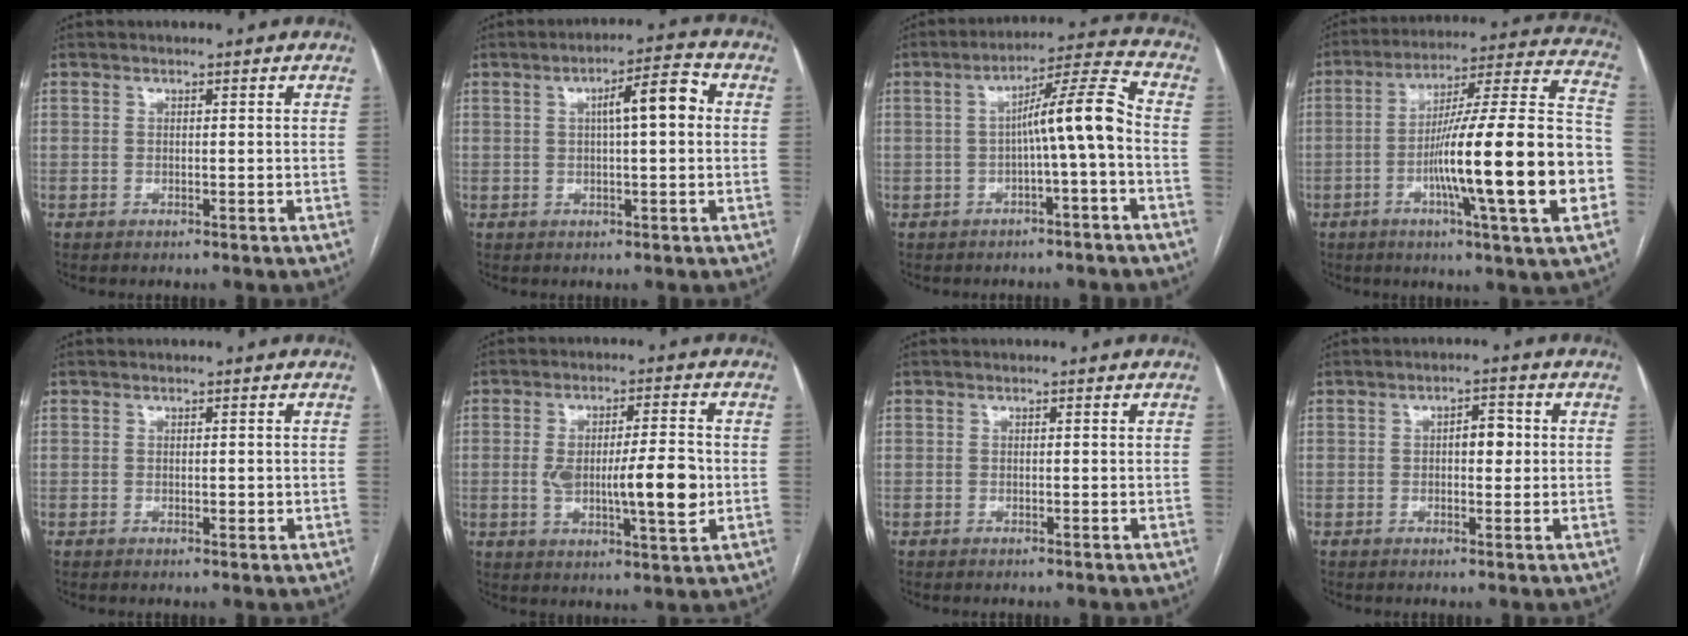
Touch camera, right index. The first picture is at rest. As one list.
[{"total": 7.0, "force": [1.2, 1.3, 6.8], "torque": [-0.105, 0.022, 0.017]}, {"total": 8.8, "force": [-1.3, -0.3, 8.7], "torque": [-0.134, 0.027, -0.020]}, {"total": 23.8, "force": [-5.9, 0.7, 23.1], "torque": [-0.310, 0.004, -0.098]}, {"total": 1.1, "force": [-0.1, 0.6, 1.0], "torque": [-0.013, -0.002, 0.002]}, {"total": 11.0, "force": [-0.9, 2.6, 10.7], "torque": [-0.178, 0.003, -0.008]}, {"total": 0.0}, {"total": 3.5, "force": [0.3, 1.6, 3.1], "torque": [-0.046, 0.011, 0.006]}]